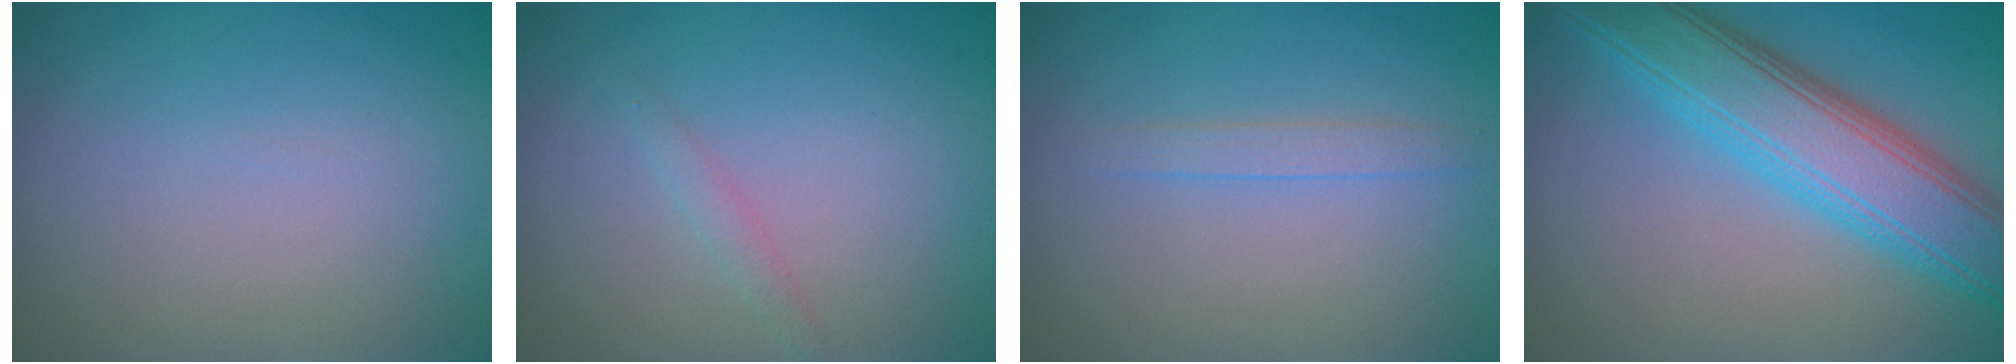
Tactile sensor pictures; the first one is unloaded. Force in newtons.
{"total": 1.0, "press": 1.0, "slide": 0.0}
{"total": 1.1, "press": 1.1, "slide": 0.0}
{"total": 8.2, "press": 8.2, "slide": 0.1}